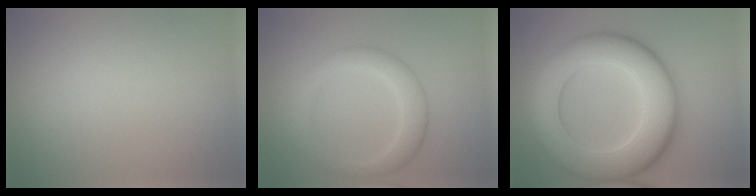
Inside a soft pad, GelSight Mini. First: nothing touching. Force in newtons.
{"total": 3.6, "press": 3.6, "slide": 0.2}
{"total": 11.4, "press": 11.4, "slide": 0.1}